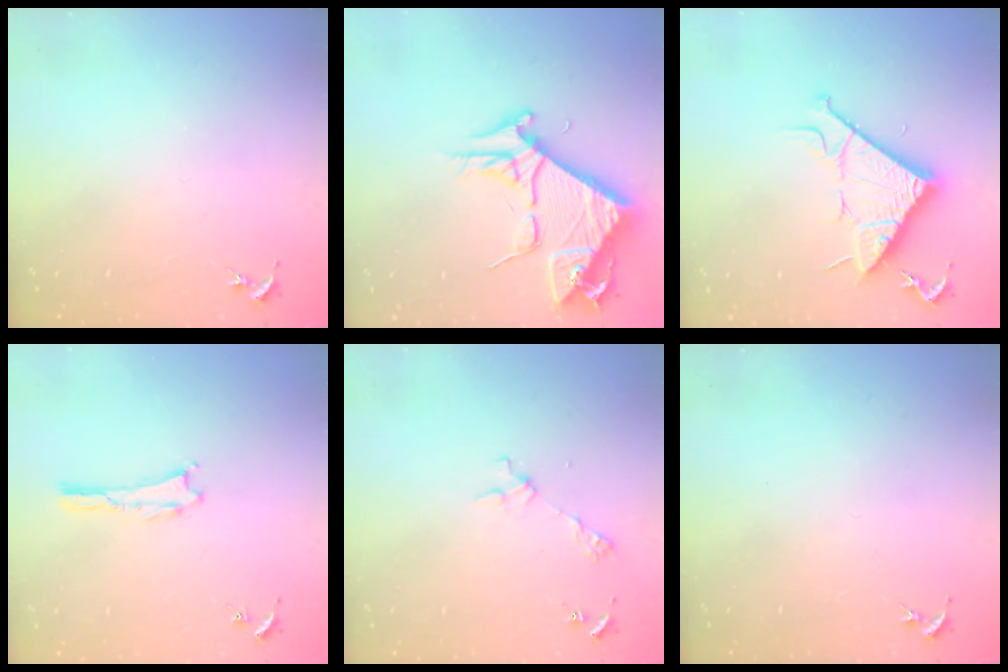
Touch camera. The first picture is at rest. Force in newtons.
{"total": 8.6, "press": 8.6, "slide": 1.0}
{"total": 10.2, "press": 10.2, "slide": 0.3}
{"total": 0.0}
{"total": 3.3, "press": 3.3, "slide": 0.2}
{"total": 0.0}